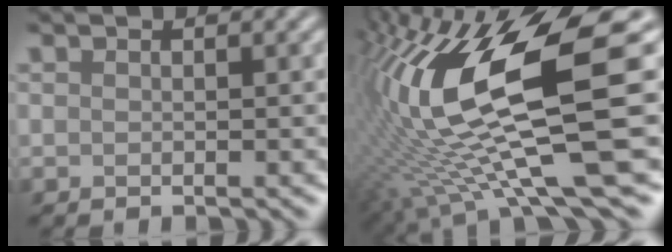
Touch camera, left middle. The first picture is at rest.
{"total": 15.0, "force": [0.4, 3.7, 14.5], "torque": [-0.291, 0.000, 0.022]}